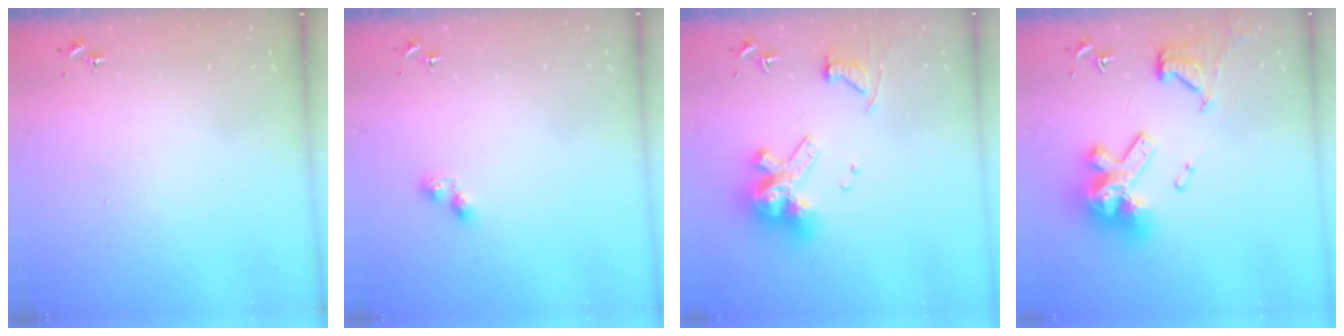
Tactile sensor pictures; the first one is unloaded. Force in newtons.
{"total": 4.9, "press": 4.9, "slide": 0.6}
{"total": 15.3, "press": 15.2, "slide": 1.7}
{"total": 22.8, "press": 22.7, "slide": 2.7}